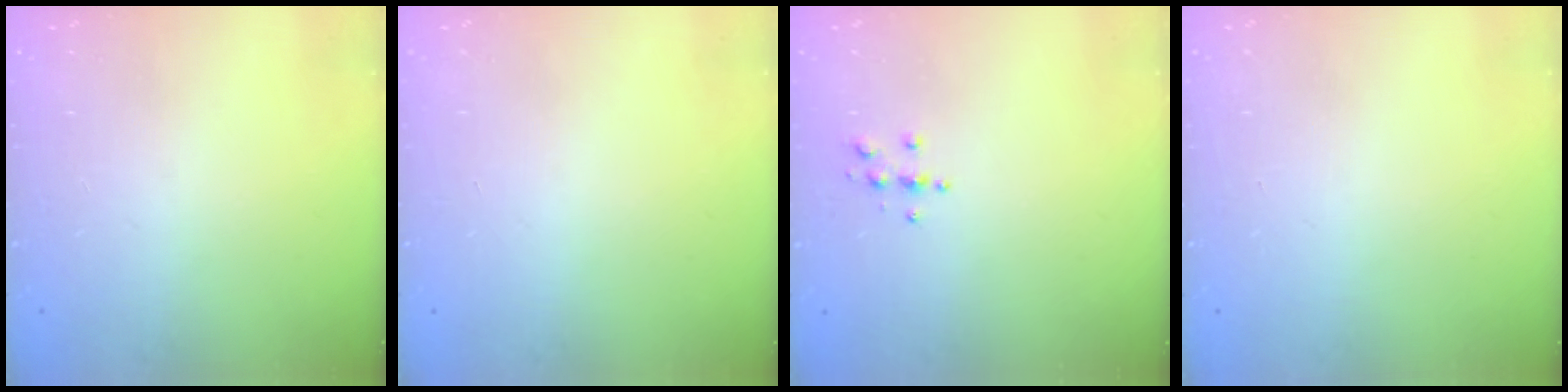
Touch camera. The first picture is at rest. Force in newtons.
{"total": 0.0}
{"total": 4.0, "press": 3.9, "slide": 0.4}
{"total": 0.0}